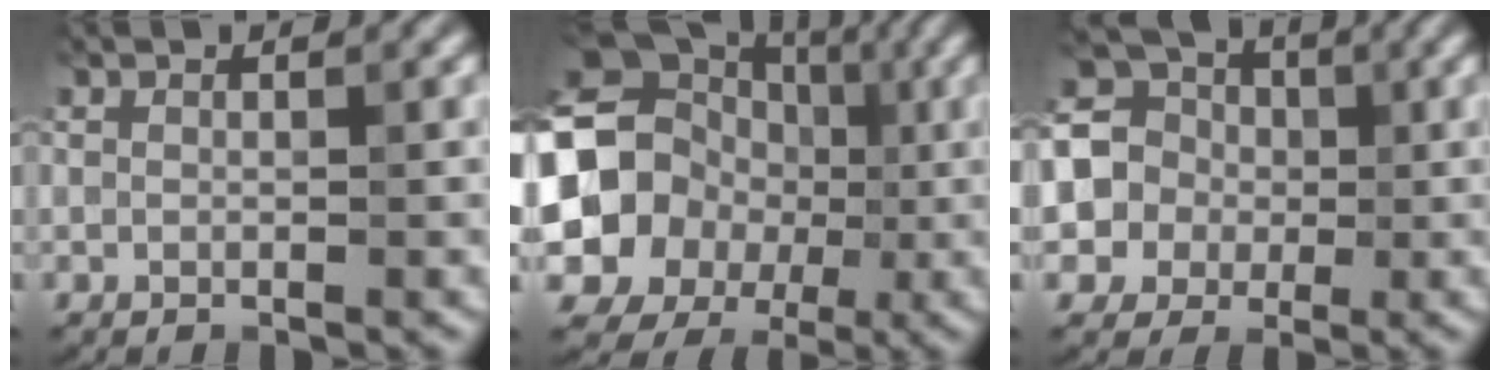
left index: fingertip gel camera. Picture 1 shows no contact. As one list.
[{"total": 13.1, "force": [-0.9, 11.7, 5.9], "torque": [-0.118, -0.005, -0.037]}, {"total": 9.1, "force": [1.3, 8.4, 3.4], "torque": [-0.085, 0.032, -0.013]}]